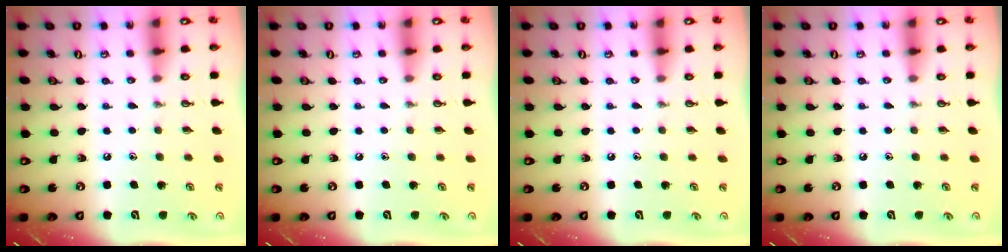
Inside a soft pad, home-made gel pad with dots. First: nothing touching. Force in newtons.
{"total": 0.0}
{"total": 0.0}
{"total": 0.0}